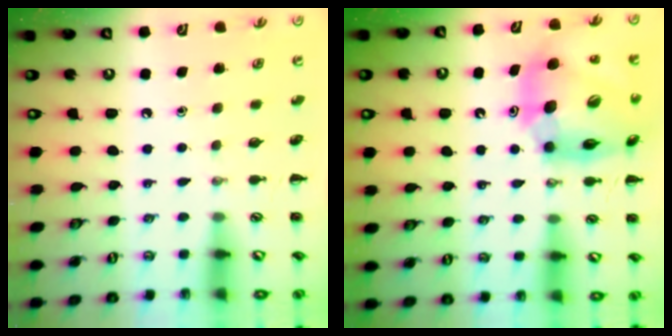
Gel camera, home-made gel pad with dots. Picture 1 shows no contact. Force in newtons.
{"total": 17.5, "press": 16.7, "slide": 5.1}